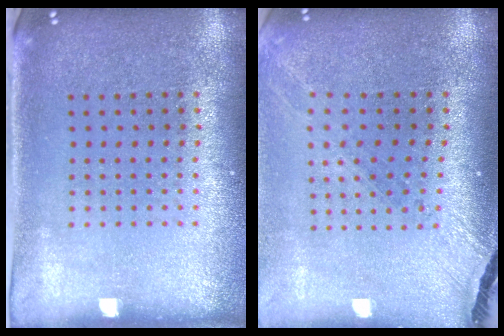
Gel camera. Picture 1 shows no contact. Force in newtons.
{"total": 1.5, "press": 1.4, "slide": 0.3}